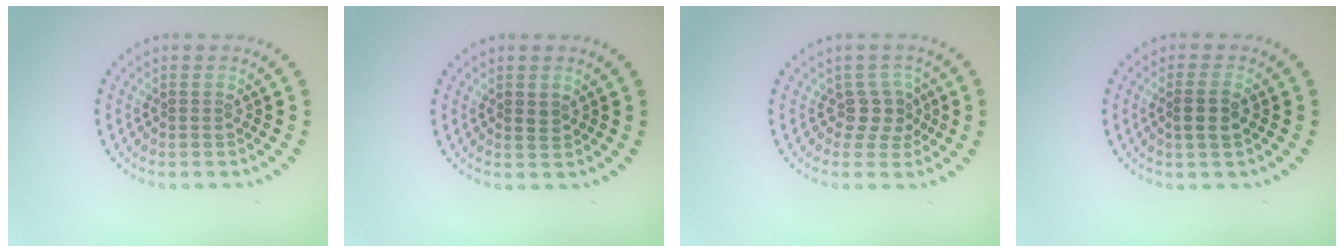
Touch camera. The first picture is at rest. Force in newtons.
{"total": 0.7, "press": 0.7, "slide": 0.2}
{"total": 2.2, "press": 1.7, "slide": 1.3}
{"total": 2.0, "press": 1.9, "slide": 0.8}